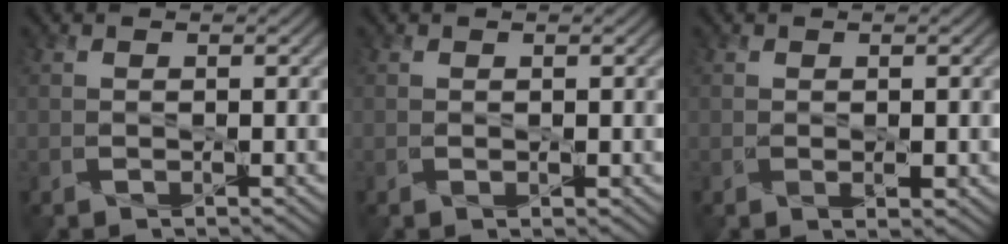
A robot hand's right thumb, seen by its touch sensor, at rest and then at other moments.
{"total": 0.0}
{"total": 0.9, "force": [-0.1, 0.5, 0.7], "torque": [-0.014, -0.005, 0.001]}